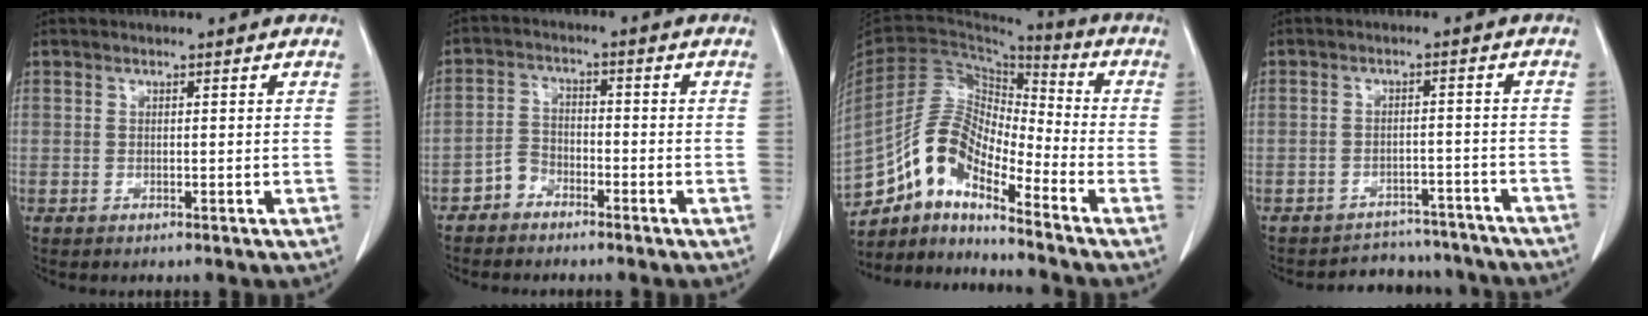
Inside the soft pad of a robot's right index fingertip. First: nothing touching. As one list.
[{"total": 3.3, "force": [-2.5, 2.1, 0.6], "torque": [-0.006, 0.010, -0.051]}, {"total": 11.9, "force": [-8.7, 3.5, 7.3], "torque": [-0.147, 0.033, -0.164]}, {"total": 9.5, "force": [-8.9, 3.4, -0.3], "torque": [0.018, 0.029, -0.104]}]